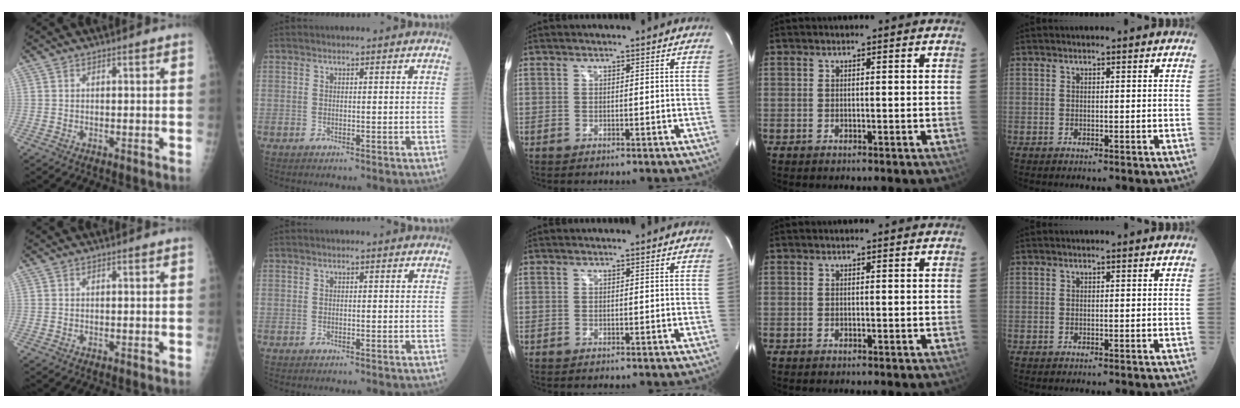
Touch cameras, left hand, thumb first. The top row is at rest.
{}